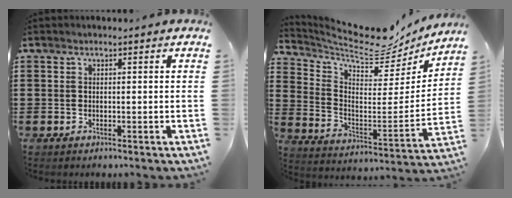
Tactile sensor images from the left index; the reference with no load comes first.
{"total": 8.7, "force": [7.7, 2.2, 3.6], "torque": [-0.093, -0.067, 0.124]}